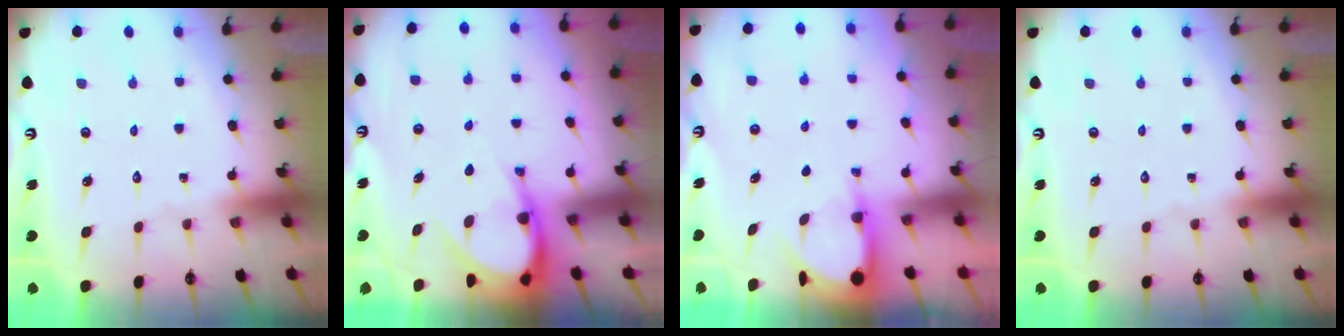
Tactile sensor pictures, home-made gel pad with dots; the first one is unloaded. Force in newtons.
{"total": 7.6, "press": 7.6, "slide": 0.7}
{"total": 3.9, "press": 3.9, "slide": 0.3}
{"total": 0.0}